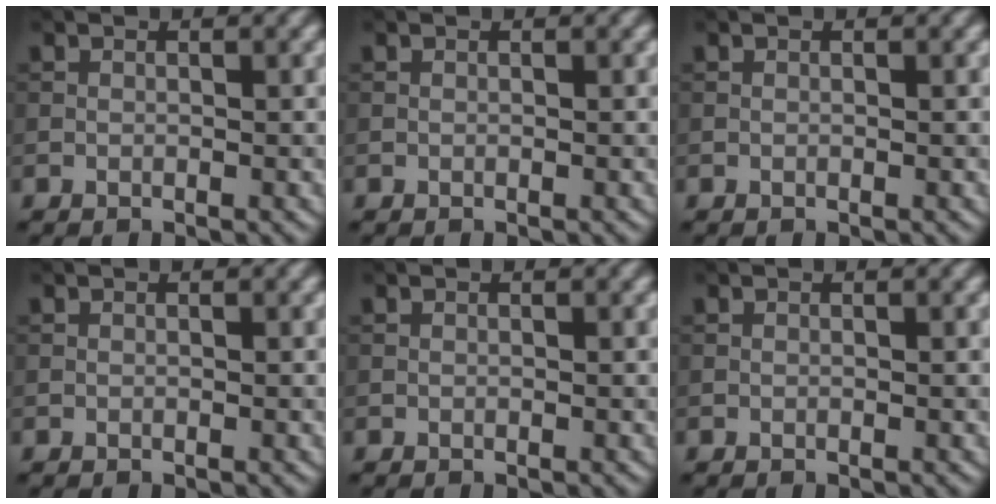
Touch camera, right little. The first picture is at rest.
{"total": 0.0}
{"total": 0.0}
{"total": 0.0}
{"total": 0.0}
{"total": 0.0}